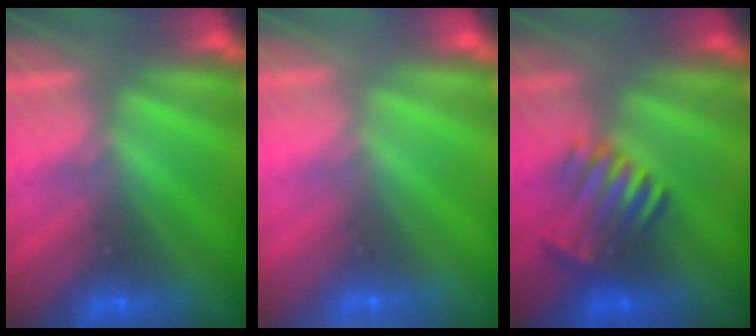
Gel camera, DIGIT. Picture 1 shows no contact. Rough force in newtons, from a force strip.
{"total": 7.7}
{"total": 3.9}